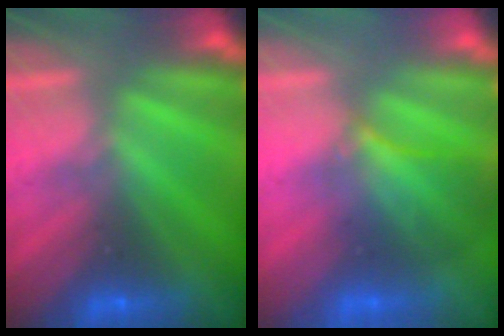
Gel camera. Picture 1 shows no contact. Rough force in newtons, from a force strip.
{"total": 3.5}